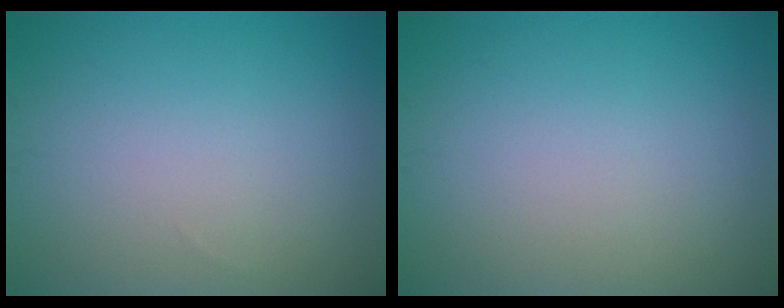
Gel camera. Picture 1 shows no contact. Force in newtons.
{"total": 0.0}